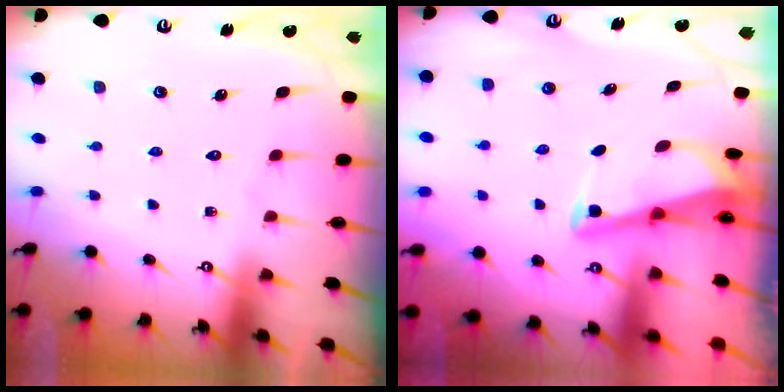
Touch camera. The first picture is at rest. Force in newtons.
{"total": 2.7, "press": 2.7, "slide": 0.3}